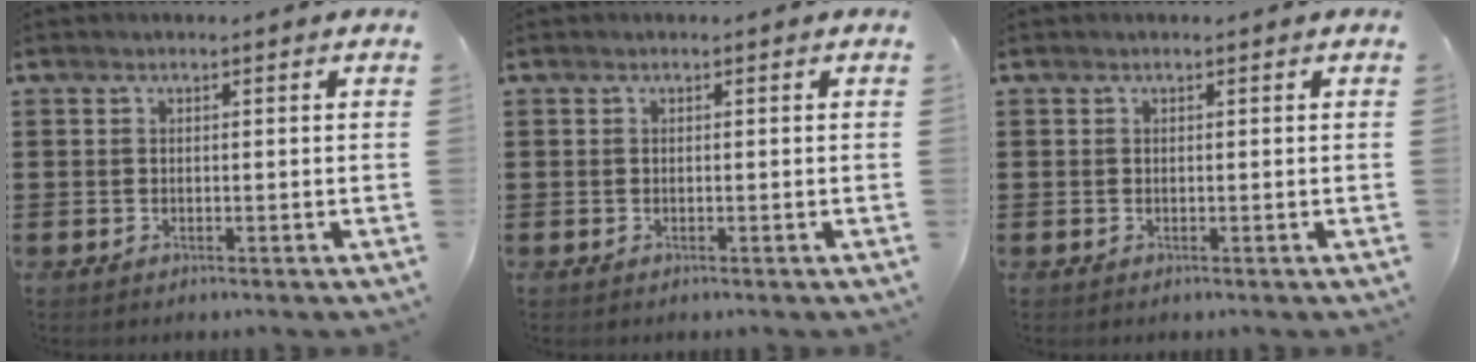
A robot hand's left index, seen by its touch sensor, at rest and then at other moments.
{"total": 0.0}
{"total": 0.0}